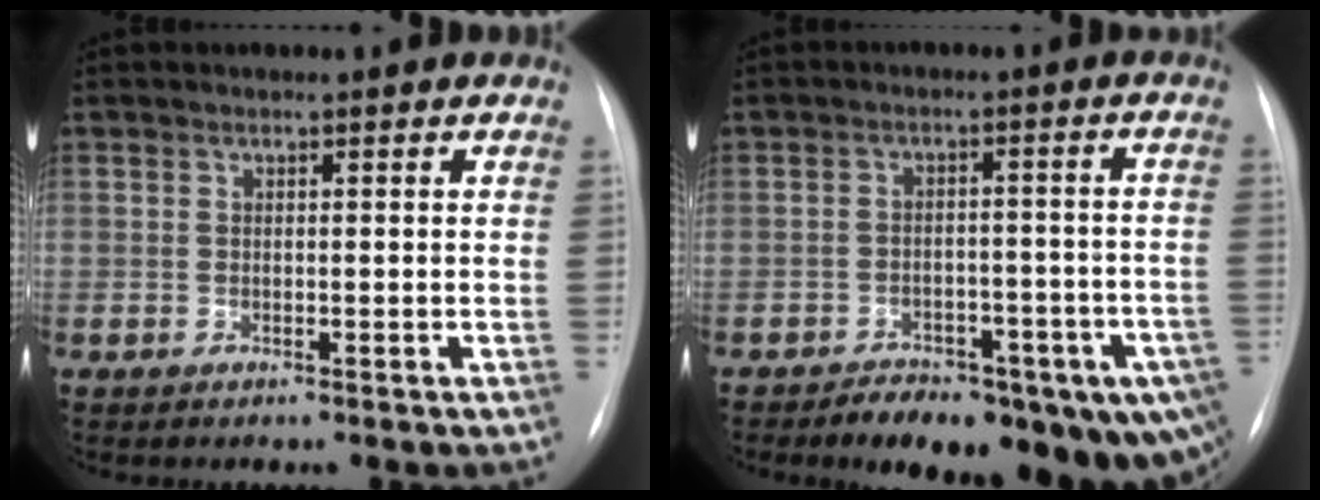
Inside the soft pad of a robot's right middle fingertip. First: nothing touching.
{"total": 18.6, "force": [-12.7, 7.3, 11.4], "torque": [-0.103, 0.023, -0.156]}